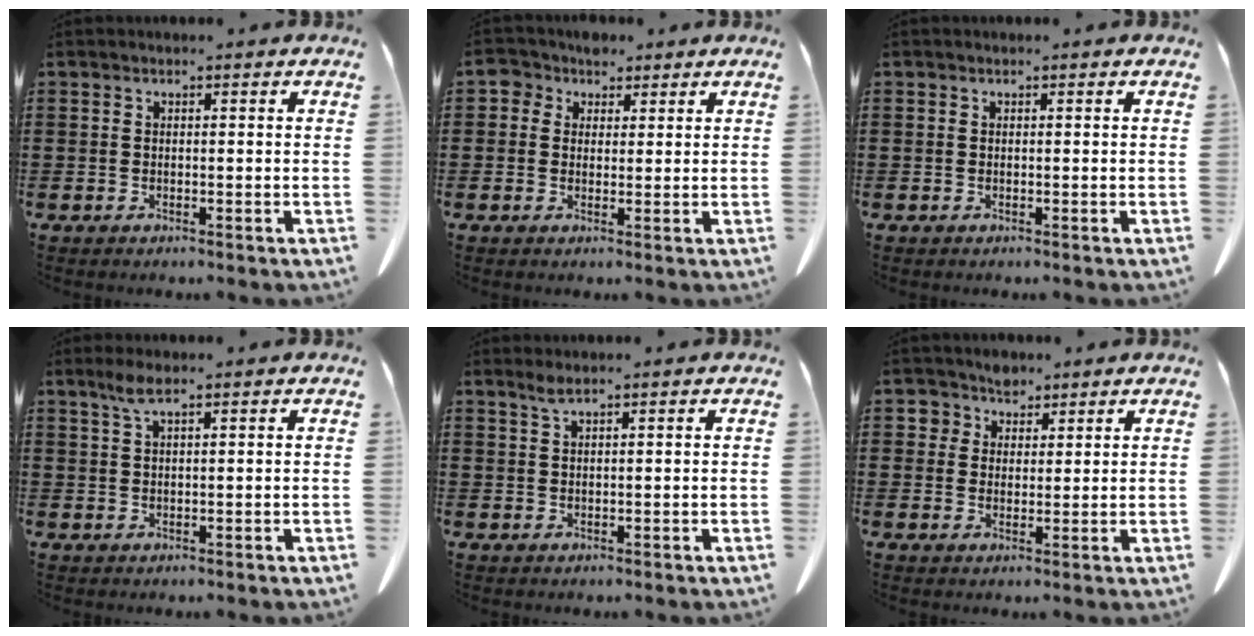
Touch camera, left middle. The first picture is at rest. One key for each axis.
{"total": 3.6, "fx": 2.0, "fy": 2.7, "fz": 1.0, "tx": -0.027, "ty": 0.008, "tz": 0.034}
{"total": 0.0}
{"total": 3.0, "fx": 1.8, "fy": 0.6, "fz": 2.4, "tx": -0.051, "ty": 0.006, "tz": 0.031}
{"total": 1.6, "fx": 1.2, "fy": 0.1, "fz": 1.1, "tx": -0.024, "ty": 0.000, "tz": 0.022}
{"total": 3.5, "fx": 2.4, "fy": 2.5, "fz": 0.5, "tx": -0.017, "ty": 0.010, "tz": 0.044}